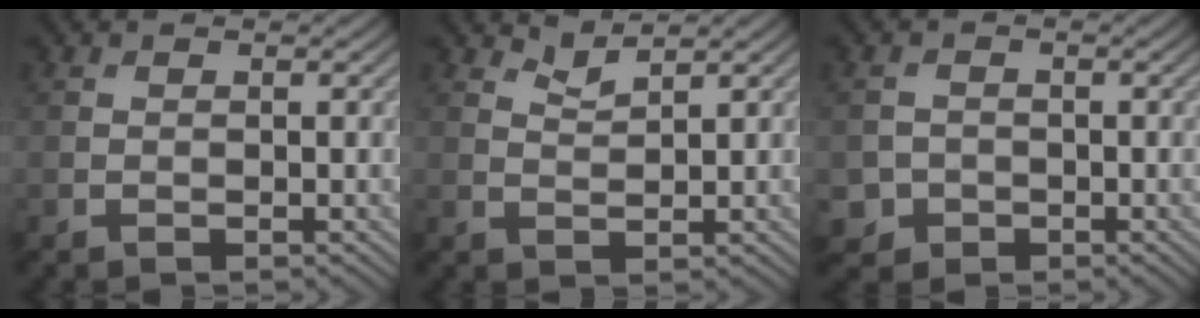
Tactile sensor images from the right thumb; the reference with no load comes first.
{"total": 1.8, "force": [1.7, 0.1, 0.7], "torque": [-0.022, -0.003, 0.038]}
{"total": 2.5, "force": [-1.1, 2.2, 0.4], "torque": [-0.002, -0.003, -0.022]}